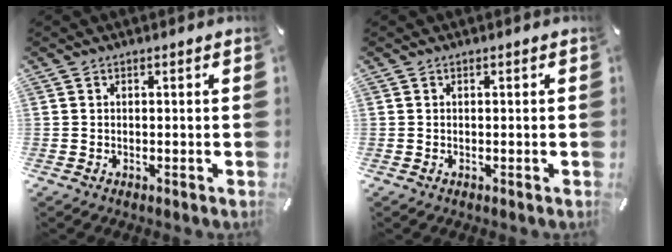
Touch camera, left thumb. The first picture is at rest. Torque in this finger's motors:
{"motor_torque": [-0.02, -0.01, -0.01, 0.01, 0.00]}